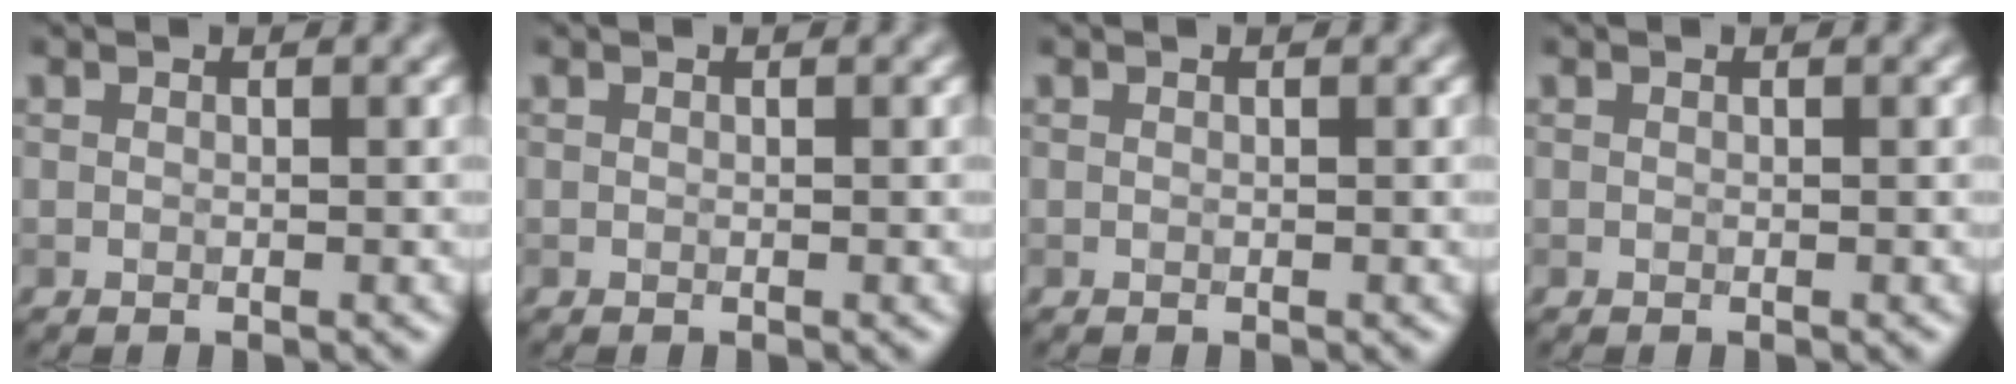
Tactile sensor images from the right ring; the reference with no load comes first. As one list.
[{"total": 0.0}, {"total": 0.0}, {"total": 0.0}]